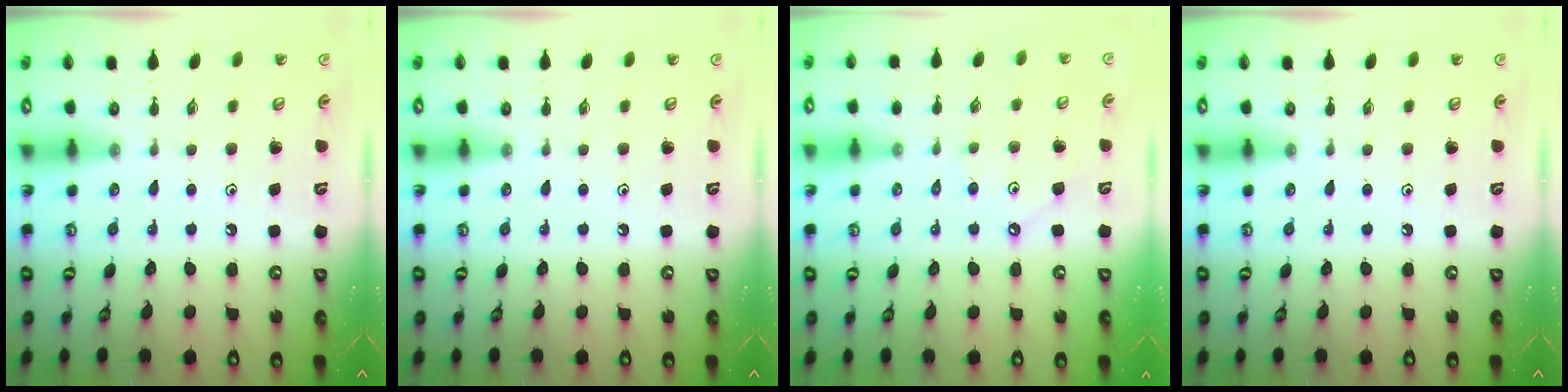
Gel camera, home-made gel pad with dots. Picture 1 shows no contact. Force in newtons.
{"total": 0.0}
{"total": 3.0, "press": 3.0, "slide": 0.4}
{"total": 0.0}